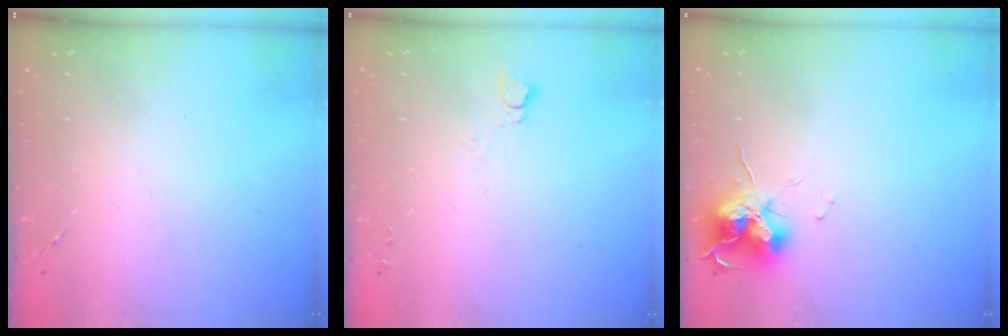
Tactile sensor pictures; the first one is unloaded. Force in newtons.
{"total": 2.5, "press": 2.5, "slide": 0.1}
{"total": 12.7, "press": 12.7, "slide": 1.2}